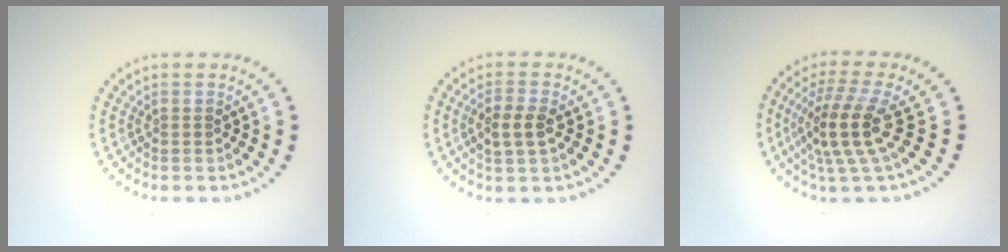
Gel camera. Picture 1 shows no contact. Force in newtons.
{"total": 2.5, "press": 2.5, "slide": 0.6}
{"total": 4.6, "press": 3.7, "slide": 2.6}